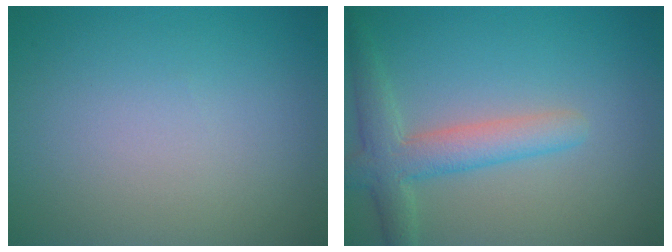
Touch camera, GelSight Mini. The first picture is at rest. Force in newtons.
{"total": 4.0, "press": 4.0, "slide": 0.1}